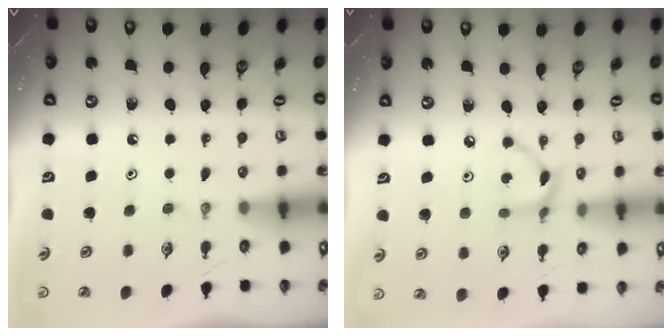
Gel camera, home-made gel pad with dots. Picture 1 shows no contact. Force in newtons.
{"total": 5.3, "press": 5.3, "slide": 0.3}